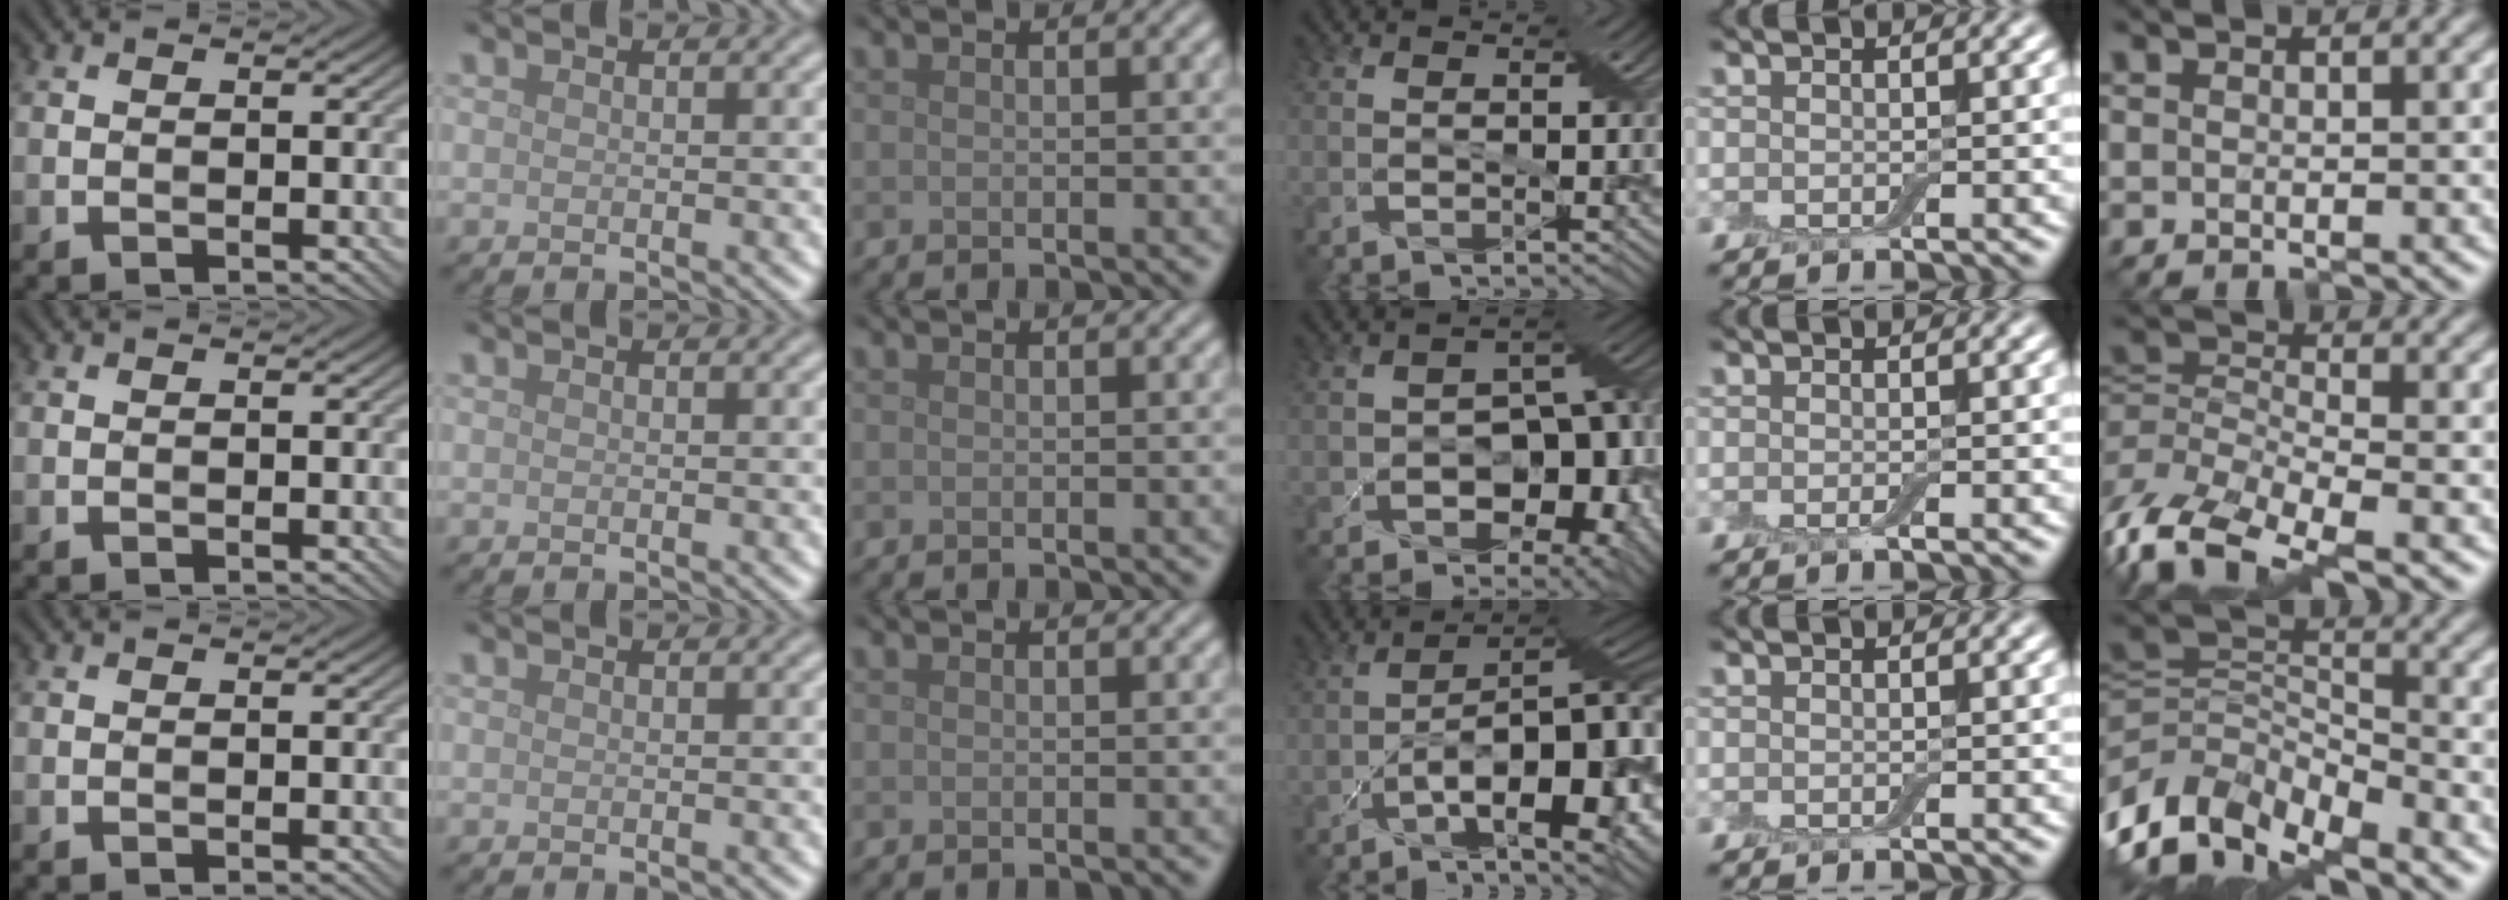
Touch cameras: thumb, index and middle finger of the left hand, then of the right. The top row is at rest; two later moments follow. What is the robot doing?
{"motion": "pour", "object": "bowl"}